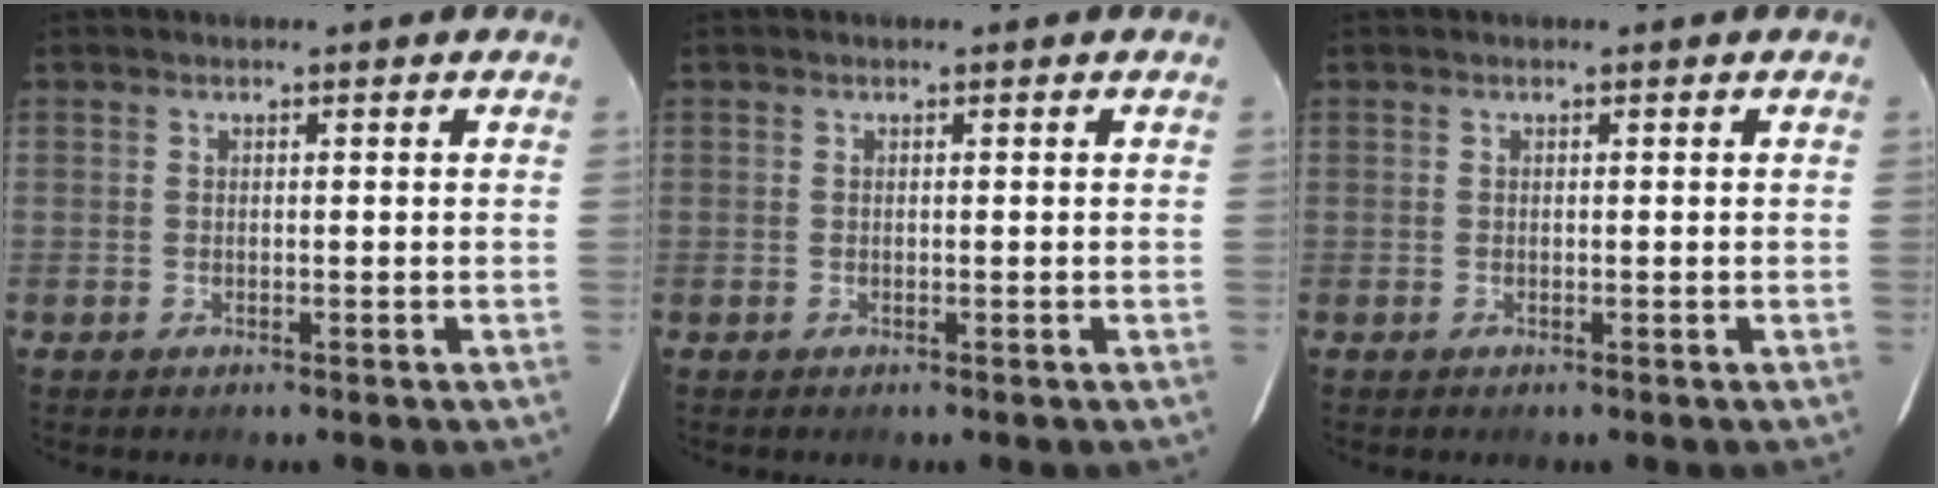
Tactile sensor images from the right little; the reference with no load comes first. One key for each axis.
{"total": 0.0}
{"total": 0.0}